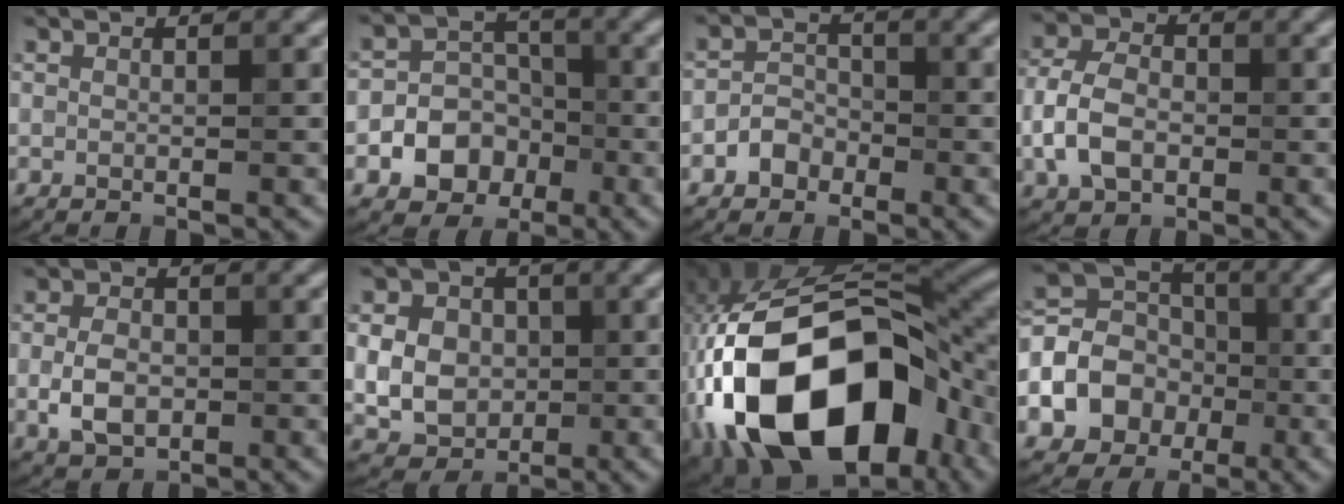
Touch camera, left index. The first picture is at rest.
{"total": 7.2, "force": [-2.7, 6.2, 2.3], "torque": [-0.019, 0.006, -0.069]}
{"total": 2.1, "force": [-1.3, 1.5, 0.7], "torque": [0.001, 0.011, -0.029]}
{"total": 4.9, "force": [-1.3, 3.3, 3.4], "torque": [-0.080, 0.009, -0.029]}
{"total": 3.6, "force": [-0.8, 2.3, 2.6], "torque": [-0.053, 0.002, -0.017]}
{"total": 9.4, "force": [0.8, 8.0, 4.7], "torque": [-0.096, 0.026, 0.002]}
{"total": 19.5, "force": [-6.5, 10.6, 15.0], "torque": [-0.296, -0.003, -0.095]}
{"total": 11.0, "force": [-2.5, 9.6, 4.9], "torque": [-0.111, 0.006, -0.069]}